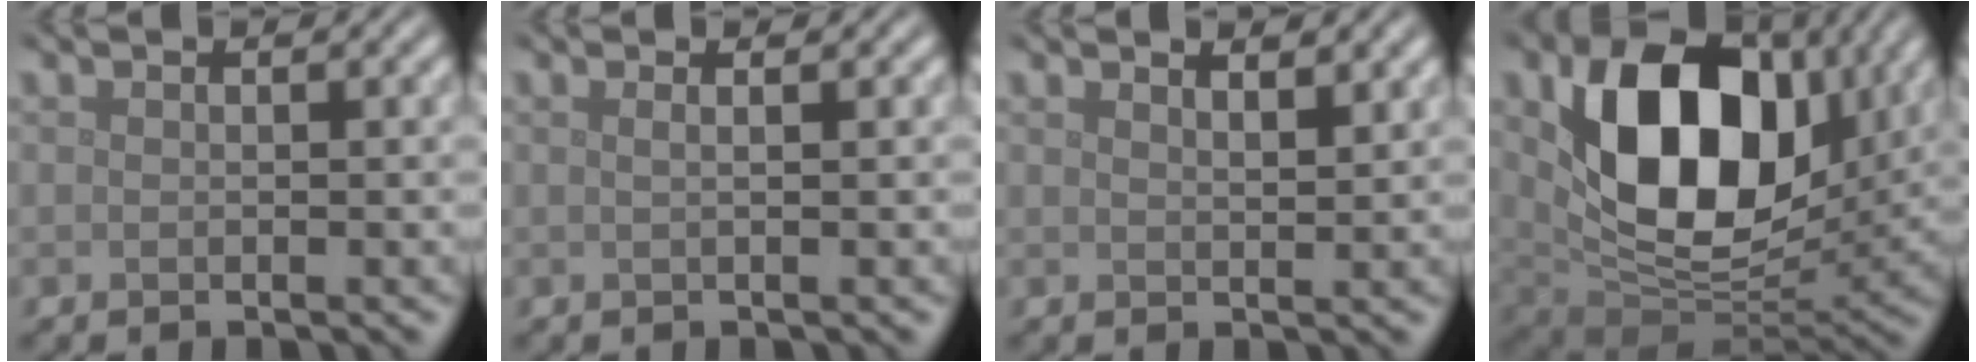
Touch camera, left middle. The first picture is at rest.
{"total": 1.3, "force": [0.5, 0.5, 1.0], "torque": [-0.007, -0.002, -0.006]}
{"total": 2.3, "force": [1.9, 0.6, 1.1], "torque": [-0.004, 0.006, 0.018]}
{"total": 13.4, "force": [3.6, 8.8, 9.5], "torque": [-0.159, -0.013, 0.065]}